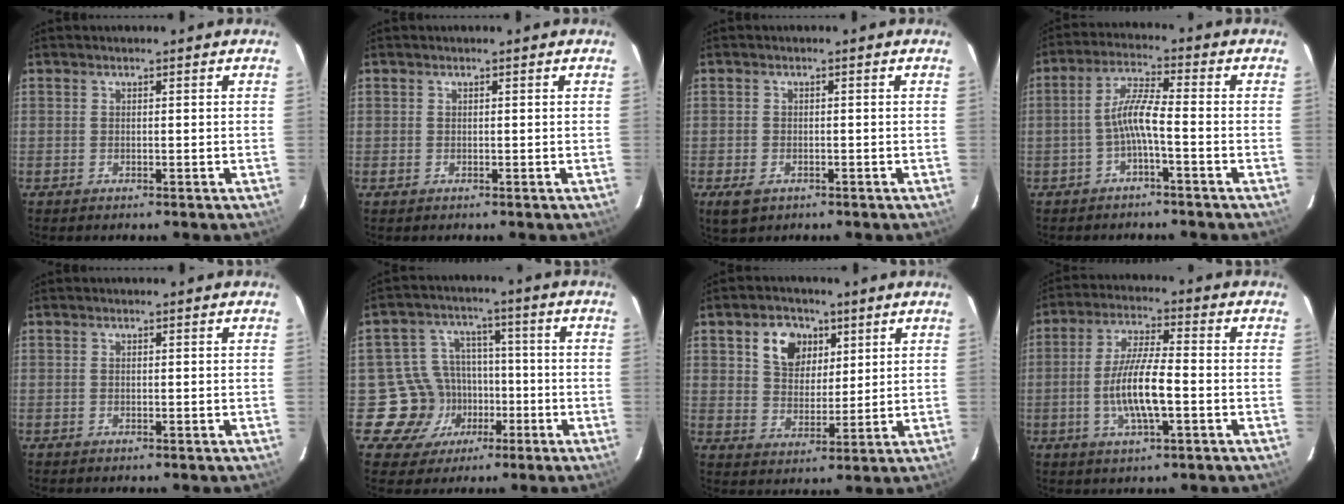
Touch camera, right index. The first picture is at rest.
{"total": 0.6, "force": [0.0, 0.6, 0.0], "torque": [0.002, 0.003, 0.001]}
{"total": 3.5, "force": [-1.9, 2.2, 1.9], "torque": [-0.040, -0.008, -0.029]}
{"total": 5.3, "force": [-2.1, 0.3, 4.8], "torque": [-0.109, 0.013, -0.040]}
{"total": 0.0}
{"total": 10.6, "force": [-3.7, 9.9, 1.2], "torque": [-0.039, 0.039, -0.043]}
{"total": 8.8, "force": [4.0, 6.5, 4.3], "torque": [-0.081, 0.018, 0.076]}
{"total": 10.0, "force": [-2.4, 1.9, 9.5], "torque": [-0.187, -0.002, -0.044]}